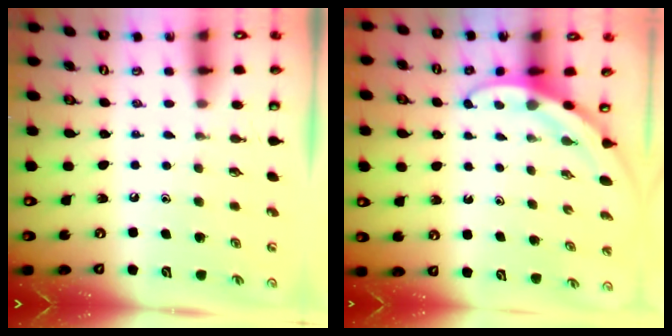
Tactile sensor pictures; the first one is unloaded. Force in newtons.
{"total": 3.0, "press": 3.0, "slide": 0.1}